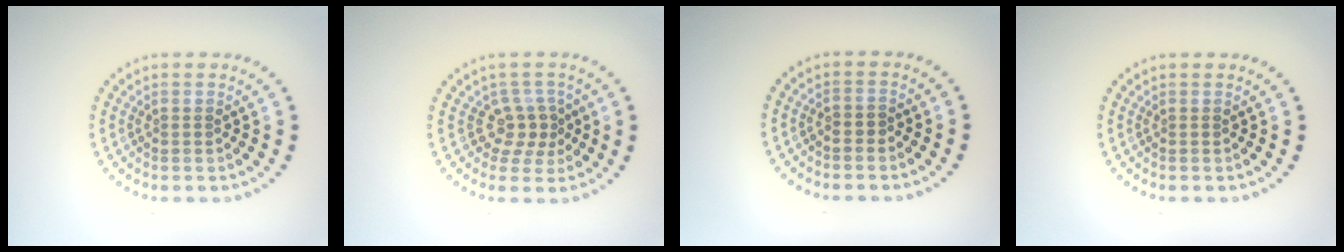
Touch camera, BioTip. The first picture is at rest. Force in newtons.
{"total": 2.5, "press": 1.9, "slide": 1.7}
{"total": 0.6, "press": 0.4, "slide": 0.4}
{"total": 0.0}